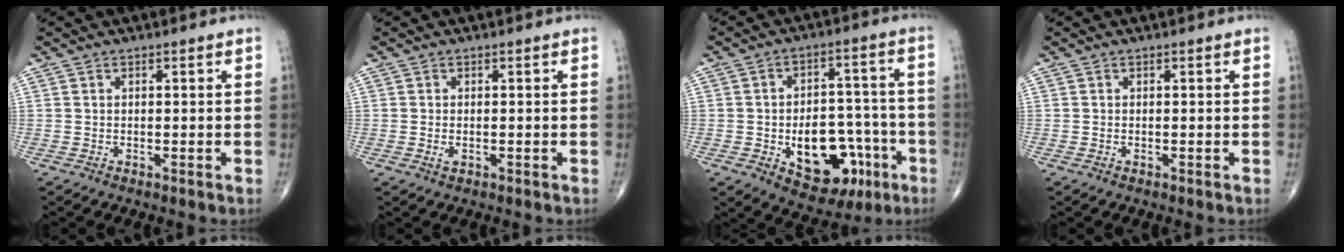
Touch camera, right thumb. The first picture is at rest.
{"total": 1.1, "force": [-0.3, 0.6, 0.9], "torque": [-0.018, -0.001, -0.006]}
{"total": 15.9, "force": [-5.7, 9.8, 11.1], "torque": [-0.112, 0.043, -0.070]}
{"total": 0.0}